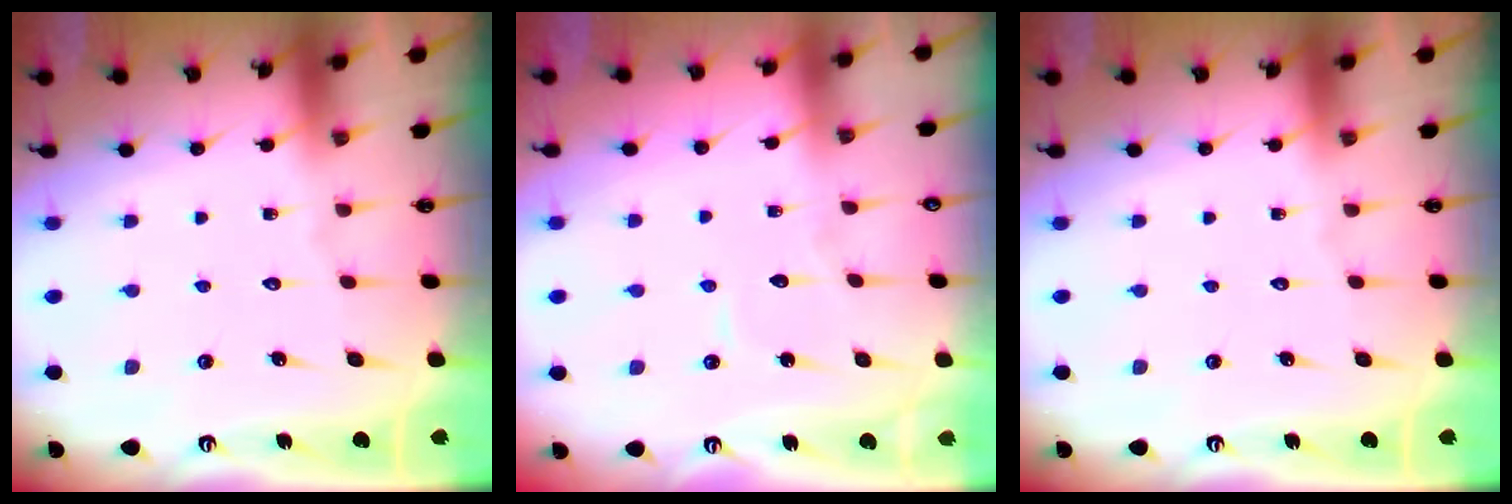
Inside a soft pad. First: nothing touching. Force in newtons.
{"total": 3.9, "press": 3.9, "slide": 0.3}
{"total": 0.0}